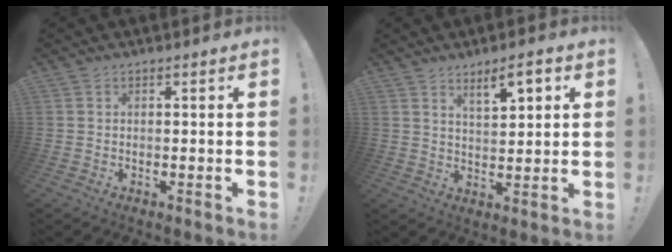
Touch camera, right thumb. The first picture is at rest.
{"total": 7.4, "force": [4.5, 2.0, 5.5], "torque": [-0.074, -0.026, 0.071]}